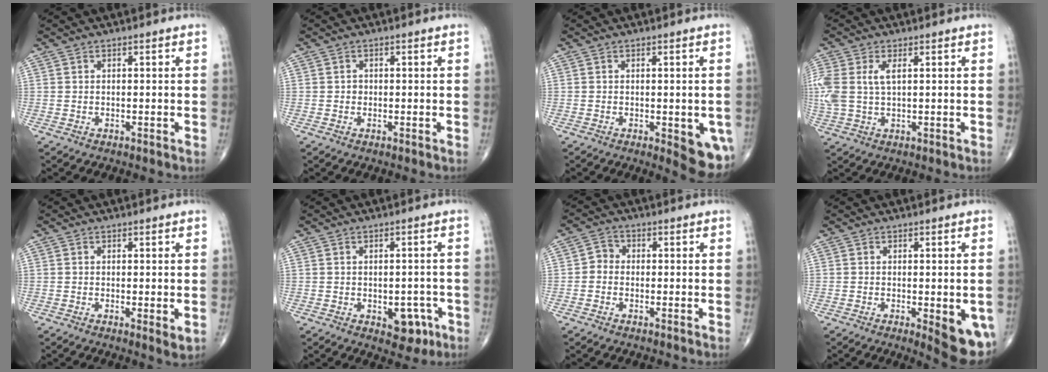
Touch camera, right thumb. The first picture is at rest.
{"total": 0.8, "force": [-0.1, 0.7, 0.2], "torque": [0.001, 0.003, -0.002]}
{"total": 7.3, "force": [-2.0, 2.6, 6.6], "torque": [-0.056, -0.011, -0.021]}
{"total": 7.8, "force": [1.6, 4.1, 6.4], "torque": [-0.174, 0.012, 0.038]}
{"total": 2.3, "force": [-0.2, 0.5, 2.2], "torque": [-0.035, -0.010, -0.006]}
{"total": 5.7, "force": [-2.1, 3.5, 3.9], "torque": [-0.018, 0.009, -0.020]}
{"total": 1.0, "force": [-0.1, 0.9, 0.4], "torque": [-0.003, 0.003, -0.005]}
{"total": 8.4, "force": [-2.4, 2.6, 7.6], "torque": [-0.078, -0.014, -0.026]}